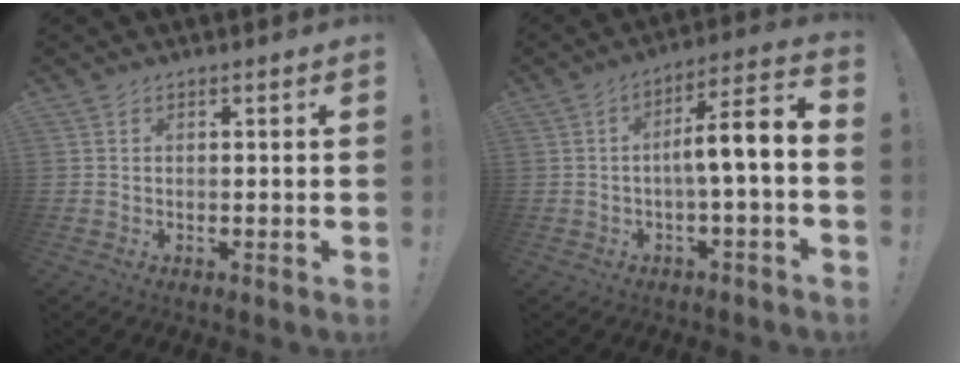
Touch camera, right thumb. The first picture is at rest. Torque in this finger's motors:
{"motor_torque": [0.23, 0.65, 1.11, -0.38, 0.06]}